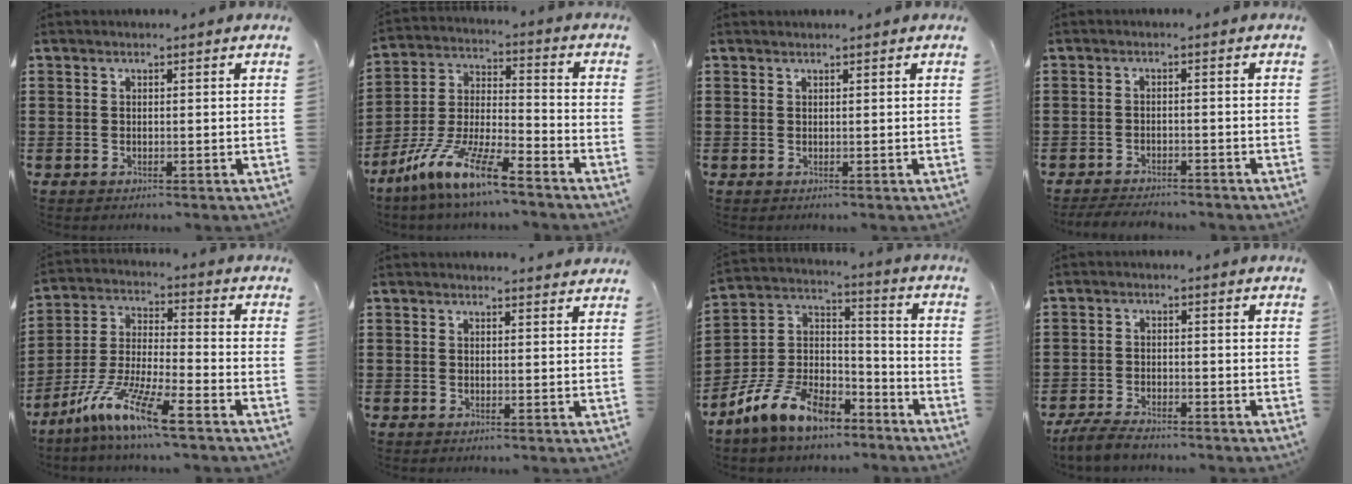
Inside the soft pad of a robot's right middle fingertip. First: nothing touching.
{"total": 11.4, "force": [-9.5, 0.8, 6.4], "torque": [-0.142, 0.005, -0.193]}
{"total": 0.0}
{"total": 3.1, "force": [-3.0, 0.5, 0.3], "torque": [-0.007, 0.002, -0.064]}
{"total": 11.0, "force": [-8.2, 0.6, 7.3], "torque": [-0.156, -0.003, -0.164]}
{"total": 0.9, "force": [0.8, 0.2, 0.1], "torque": [0.005, -0.002, 0.015]}
{"total": 11.4, "force": [-9.1, 4.2, 5.6], "torque": [-0.131, 0.025, -0.184]}
{"total": 4.2, "force": [-3.9, 1.1, 1.1], "torque": [-0.033, 0.001, -0.083]}